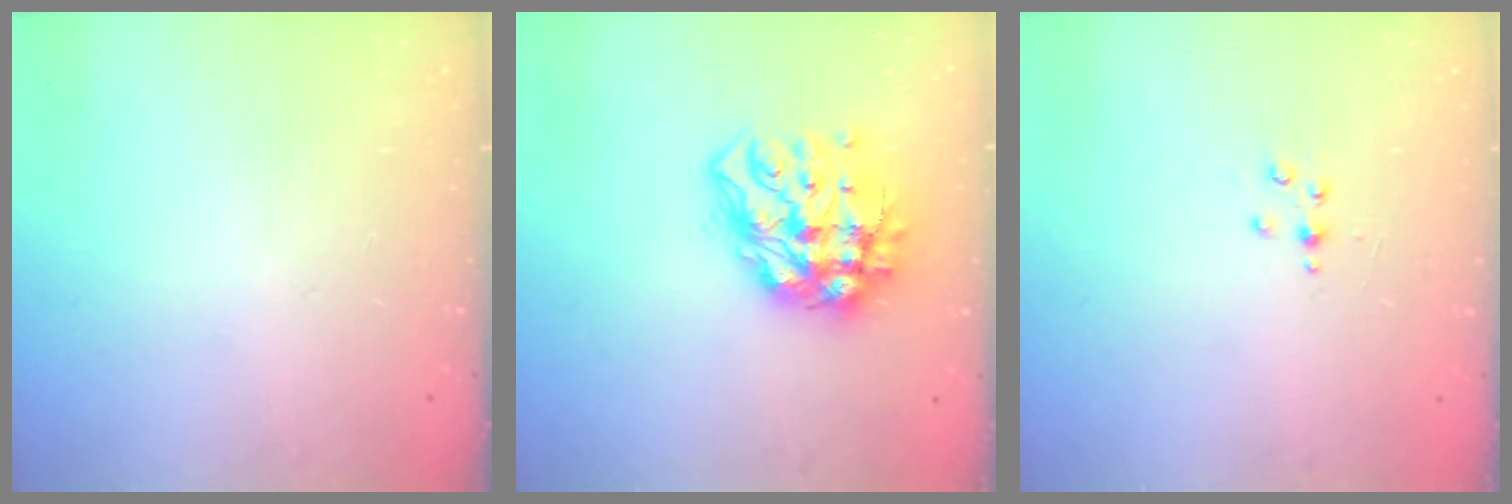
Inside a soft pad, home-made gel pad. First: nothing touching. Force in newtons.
{"total": 14.7, "press": 14.7, "slide": 1.3}
{"total": 3.9, "press": 3.8, "slide": 0.6}